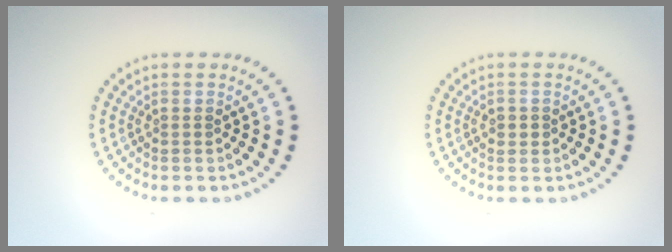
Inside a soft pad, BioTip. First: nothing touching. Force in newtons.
{"total": 1.0, "press": 1.0, "slide": 0.3}